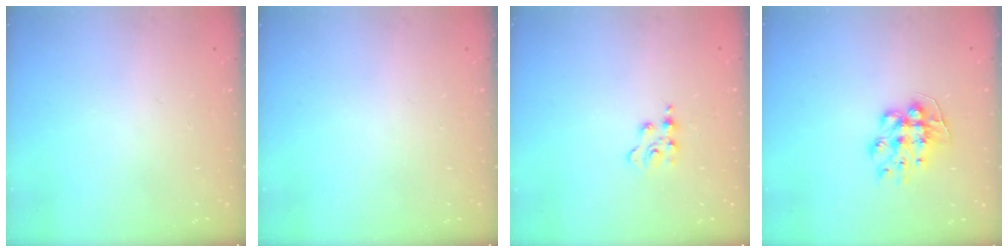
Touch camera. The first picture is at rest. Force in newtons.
{"total": 0.0}
{"total": 2.1, "press": 2.1, "slide": 0.3}
{"total": 9.5, "press": 9.5, "slide": 0.4}